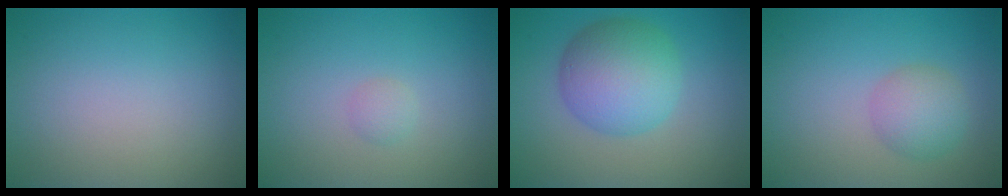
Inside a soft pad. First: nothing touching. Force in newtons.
{"total": 0.9, "press": 0.8, "slide": 0.1}
{"total": 6.7, "press": 6.7, "slide": 0.1}
{"total": 2.9, "press": 2.9, "slide": 0.2}